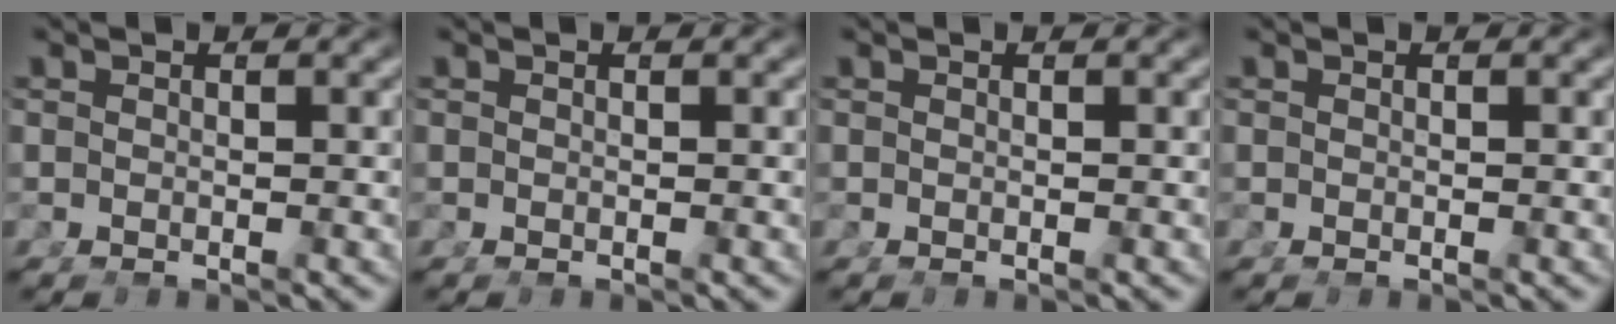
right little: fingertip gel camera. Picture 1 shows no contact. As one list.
[{"total": 0.0}, {"total": 0.0}, {"total": 0.0}]